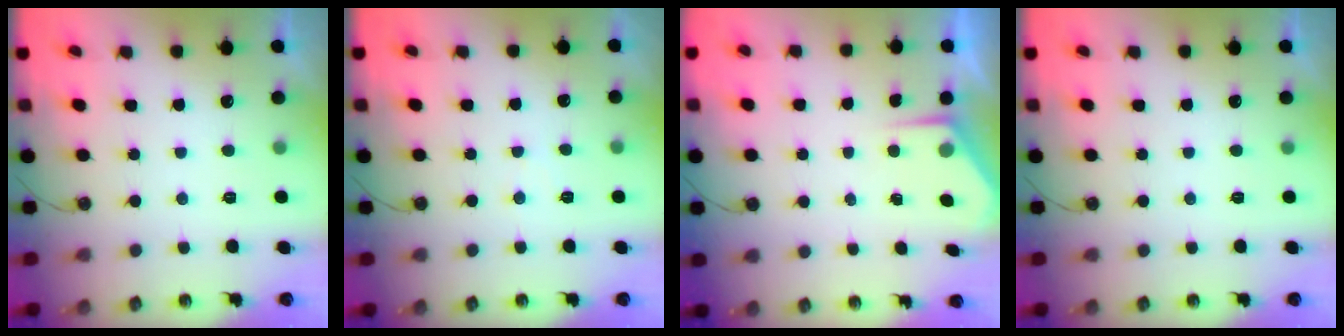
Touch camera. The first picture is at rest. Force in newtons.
{"total": 3.8, "press": 3.7, "slide": 0.7}
{"total": 2.8, "press": 2.8, "slide": 0.4}
{"total": 0.0}